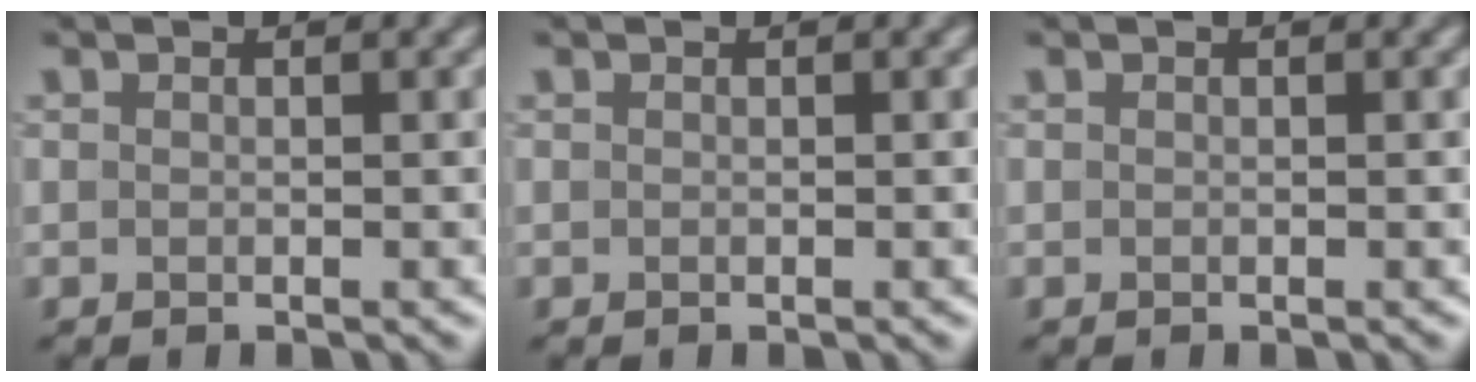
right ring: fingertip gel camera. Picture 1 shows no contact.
{"total": 0.0}
{"total": 0.0}